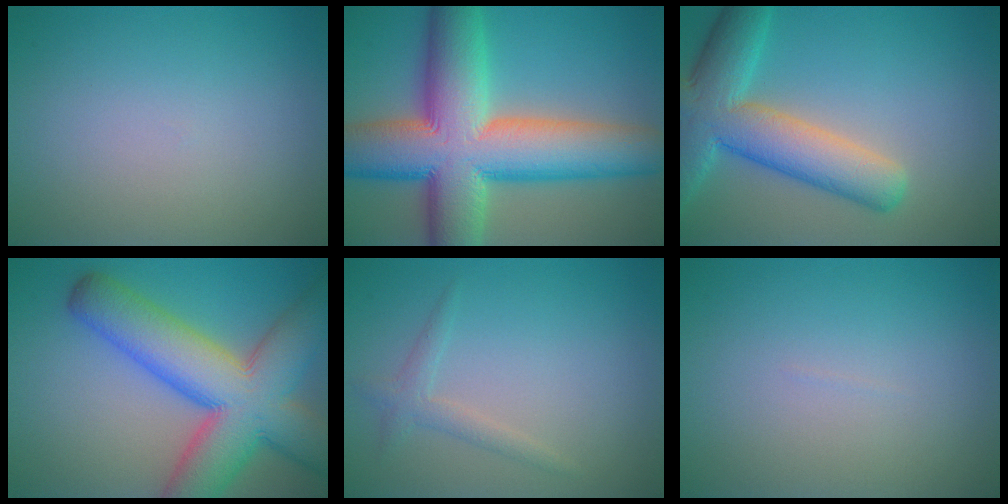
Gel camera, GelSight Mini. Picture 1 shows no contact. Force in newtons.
{"total": 15.4, "press": 15.4, "slide": 0.7}
{"total": 8.5, "press": 8.5, "slide": 0.5}
{"total": 12.5, "press": 12.4, "slide": 0.5}
{"total": 1.6, "press": 1.6, "slide": 0.1}
{"total": 0.0}